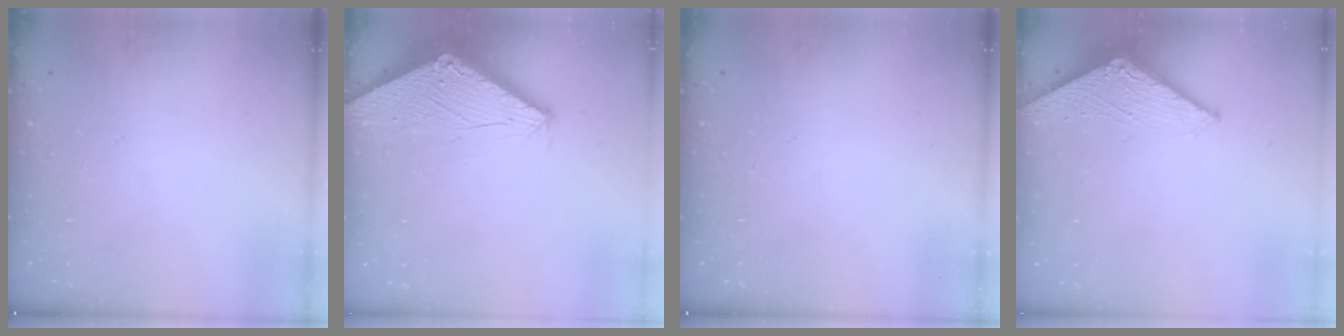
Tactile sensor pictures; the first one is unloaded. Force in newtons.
{"total": 2.9, "press": 2.9, "slide": 0.2}
{"total": 0.0}
{"total": 2.9, "press": 2.9, "slide": 0.3}